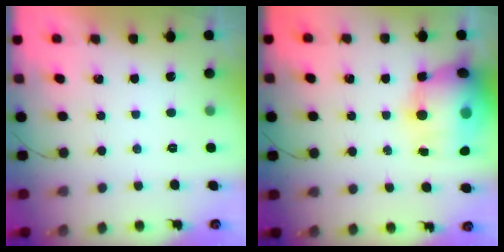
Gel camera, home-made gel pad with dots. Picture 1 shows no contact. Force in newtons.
{"total": 19.6, "press": 17.7, "slide": 8.5}